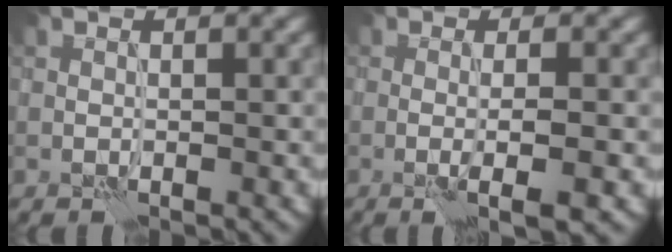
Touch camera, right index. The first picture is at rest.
{"total": 3.8, "force": [-0.8, 0.7, 3.6], "torque": [-0.052, -0.002, -0.015]}